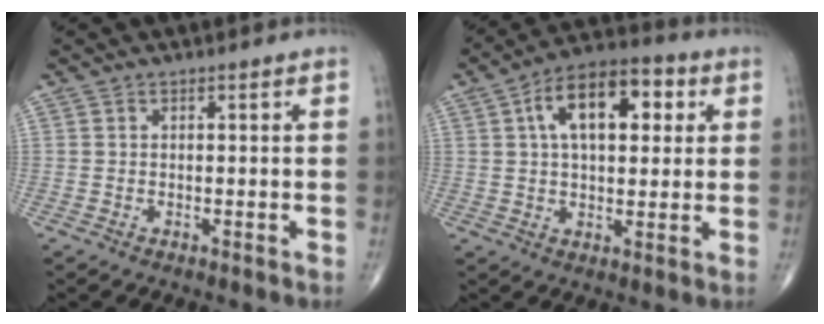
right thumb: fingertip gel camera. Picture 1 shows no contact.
{"total": 14.6, "force": [4.1, 7.7, 11.7], "torque": [-0.163, 0.017, 0.060]}